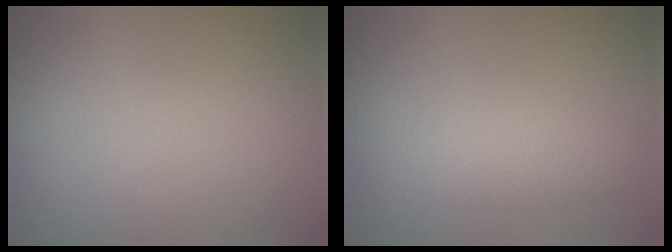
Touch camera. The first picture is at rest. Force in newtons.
{"total": 2.3, "press": 2.3, "slide": 0.1}